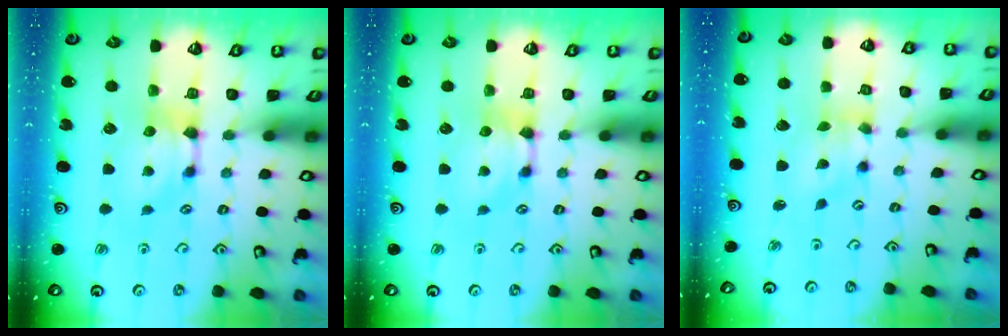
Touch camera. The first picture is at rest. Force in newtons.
{"total": 0.0}
{"total": 2.1, "press": 1.6, "slide": 1.3}